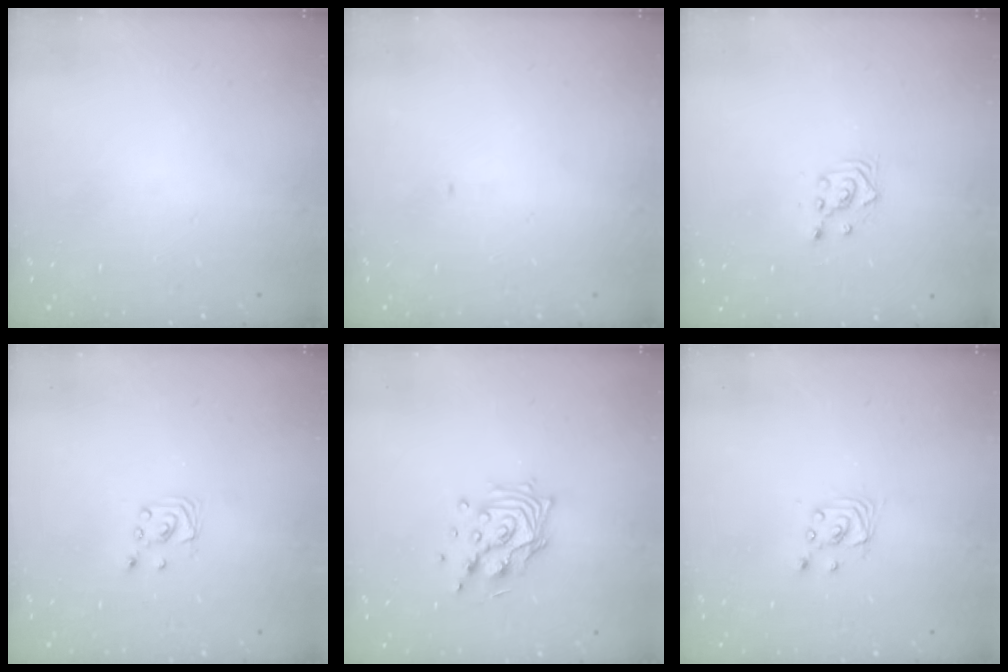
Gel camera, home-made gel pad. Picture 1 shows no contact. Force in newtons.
{"total": 0.0}
{"total": 2.3, "press": 2.3, "slide": 0.2}
{"total": 2.2, "press": 2.2, "slide": 0.2}
{"total": 12.6, "press": 12.5, "slide": 1.7}
{"total": 2.8, "press": 2.8, "slide": 0.2}